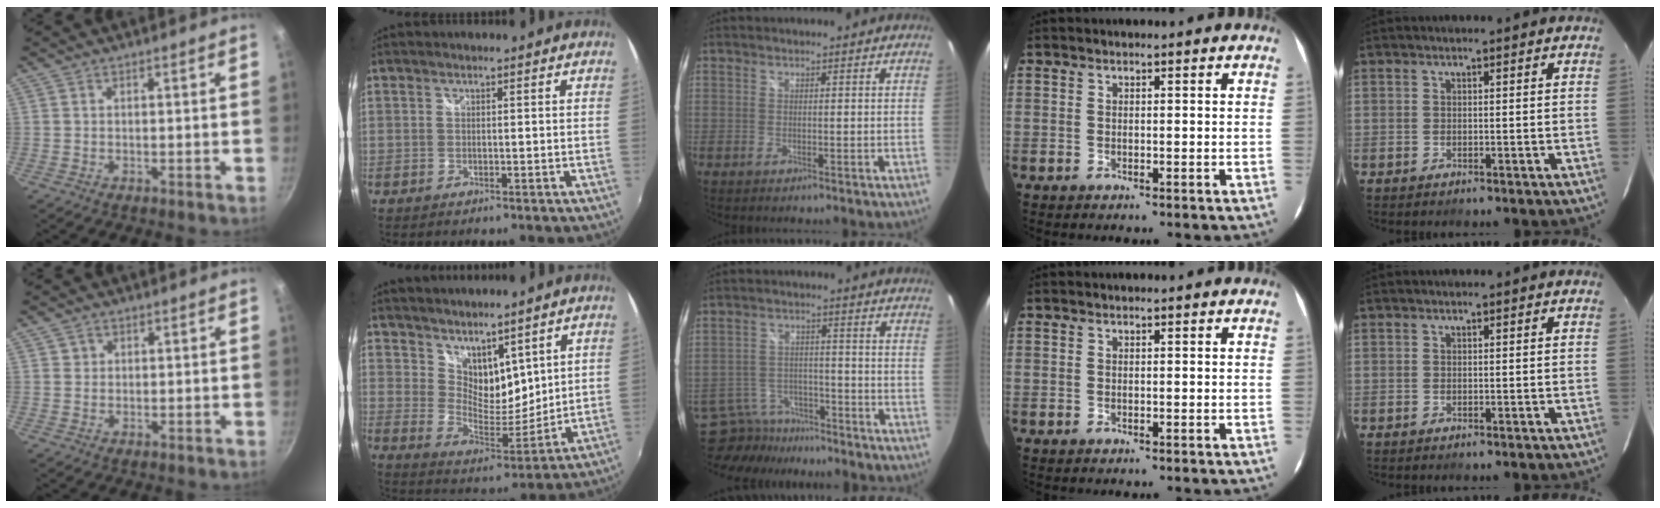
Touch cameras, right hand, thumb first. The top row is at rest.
{"thumb": {"total": 1.5, "force": [0.4, 1.4, 0.2], "torque": [0.004, 0.000, 0.005]}, "index": {"total": 9.9, "force": [7.1, 5.3, 4.3], "torque": [-0.065, -0.004, 0.141]}, "middle": {"total": 10.7, "force": [-9.4, 4.4, 2.1], "torque": [-0.067, 0.012, -0.142]}}